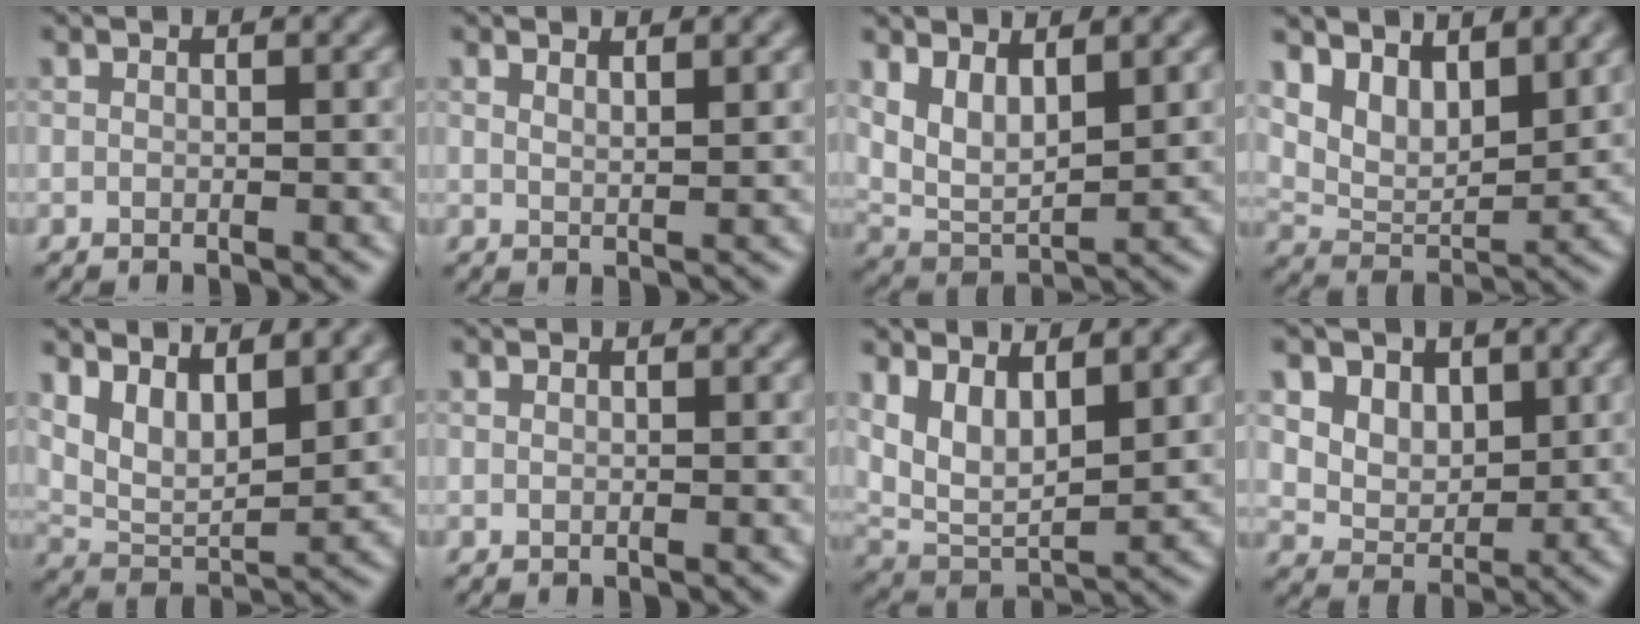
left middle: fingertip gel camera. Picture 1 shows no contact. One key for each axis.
{"total": 1.9, "fx": 1.3, "fy": 0.5, "fz": 1.2, "tx": -0.005, "ty": 0.001, "tz": 0.014}
{"total": 4.8, "fx": 2.0, "fy": 2.5, "fz": 3.6, "tx": -0.079, "ty": -0.014, "tz": 0.046}
{"total": 5.9, "fx": 4.0, "fy": 2.9, "fz": 3.3, "tx": -0.065, "ty": -0.010, "tz": 0.073}
{"total": 6.1, "fx": 3.4, "fy": 3.0, "fz": 4.2, "tx": -0.081, "ty": -0.015, "tz": 0.070}
{"total": 0.0}
{"total": 6.4, "fx": 2.7, "fy": 3.3, "fz": 4.8, "tx": -0.101, "ty": -0.019, "tz": 0.055}
{"total": 6.1, "fx": 3.1, "fy": 4.4, "fz": 2.8, "tx": -0.070, "ty": -0.010, "tz": 0.065}